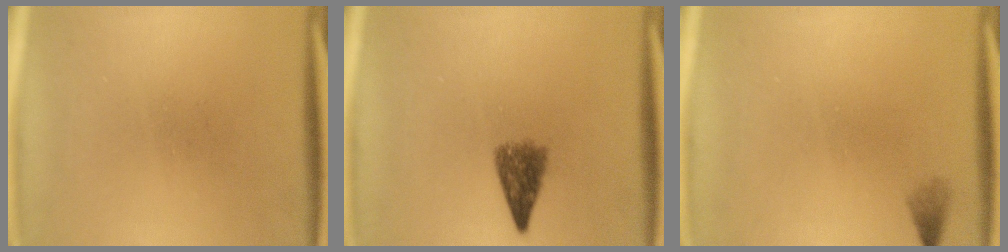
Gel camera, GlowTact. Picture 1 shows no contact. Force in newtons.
{"total": 4.0}
{"total": 1.0}